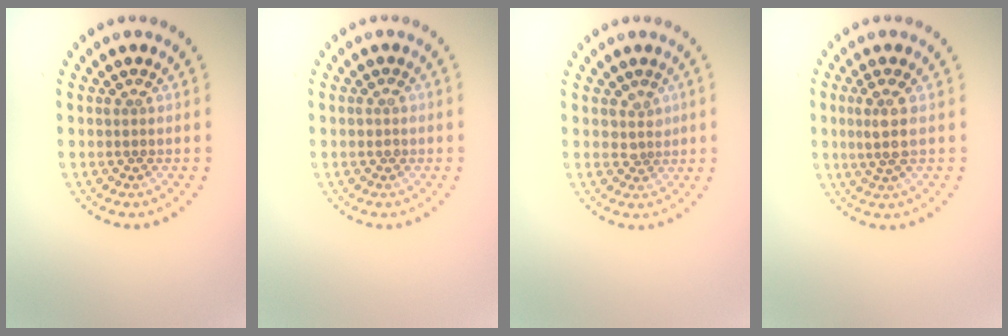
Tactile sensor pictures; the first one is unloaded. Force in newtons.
{"total": 0.7, "press": 0.7, "slide": 0.3}
{"total": 1.5, "press": 1.1, "slide": 0.9}
{"total": 2.2, "press": 1.9, "slide": 1.2}